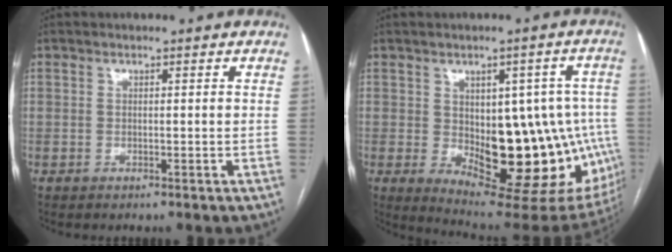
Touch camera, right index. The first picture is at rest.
{"total": 21.9, "force": [-3.2, 10.0, 19.2], "torque": [-0.182, 0.015, -0.015]}